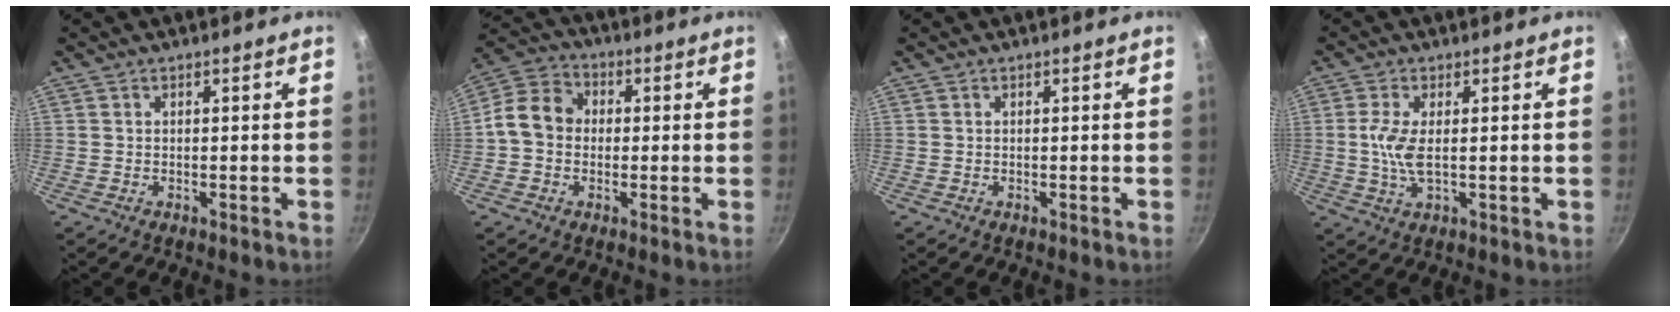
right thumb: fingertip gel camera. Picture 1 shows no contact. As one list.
[{"total": 8.8, "force": [-0.3, 7.3, 4.9], "torque": [-0.063, 0.023, -0.030]}, {"total": 0.0}, {"total": 5.7, "force": [0.3, 2.1, 5.2], "torque": [-0.118, -0.001, 0.005]}]